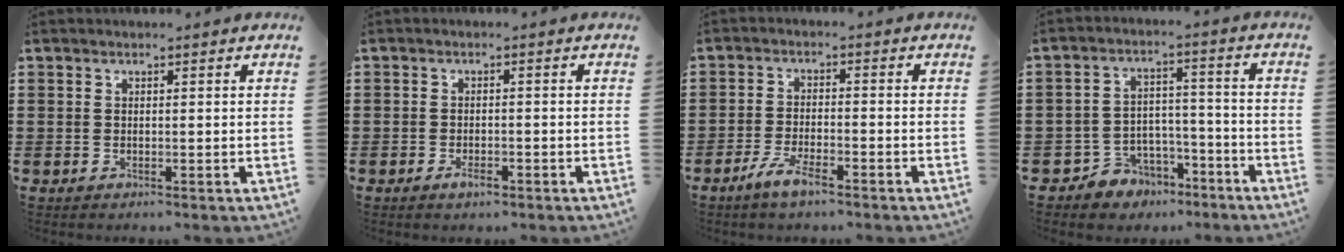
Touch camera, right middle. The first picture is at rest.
{"total": 1.9, "force": [-1.3, 0.9, 0.9], "torque": [-0.018, 0.000, -0.025]}
{"total": 4.6, "force": [-3.4, 1.0, 3.0], "torque": [-0.068, 0.000, -0.067]}
{"total": 5.4, "force": [-4.4, 3.2, 0.2], "torque": [-0.021, 0.015, -0.089]}